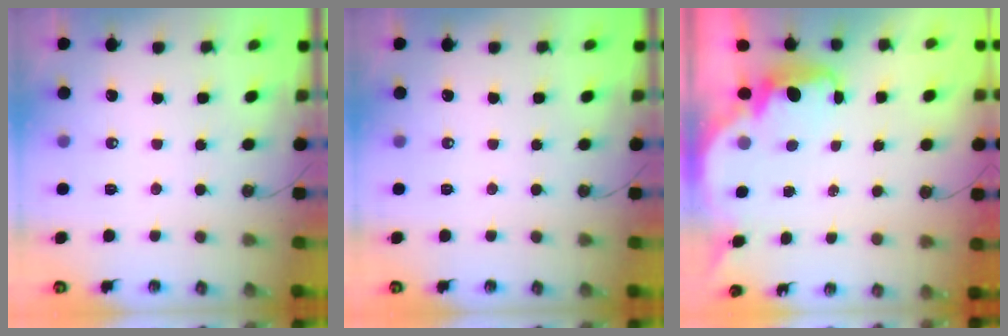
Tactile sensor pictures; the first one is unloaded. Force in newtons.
{"total": 0.0}
{"total": 2.4, "press": 2.4, "slide": 0.6}